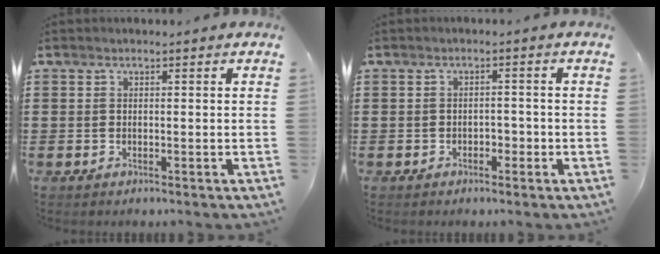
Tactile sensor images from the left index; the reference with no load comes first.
{"total": 1.6, "force": [-1.1, 0.9, 0.7], "torque": [-0.019, 0.003, -0.027]}